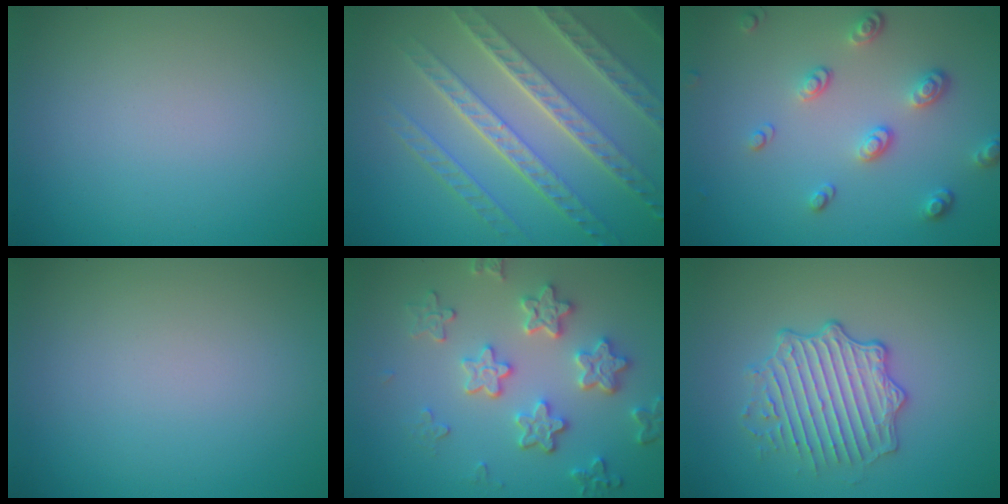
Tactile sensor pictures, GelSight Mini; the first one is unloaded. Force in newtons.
{"total": 8.3, "press": 5.7, "slide": 5.9}
{"total": 3.2, "press": 2.6, "slide": 1.9}
{"total": 0.0}
{"total": 4.4, "press": 4.1, "slide": 1.6}
{"total": 4.2, "press": 3.8, "slide": 1.7}